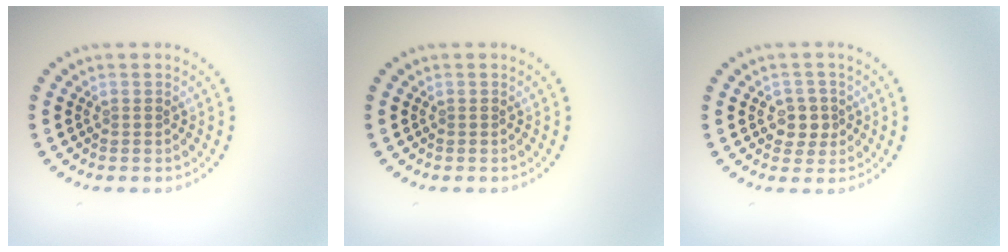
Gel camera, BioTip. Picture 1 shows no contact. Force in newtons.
{"total": 0.0}
{"total": 2.0, "press": 1.9, "slide": 0.6}